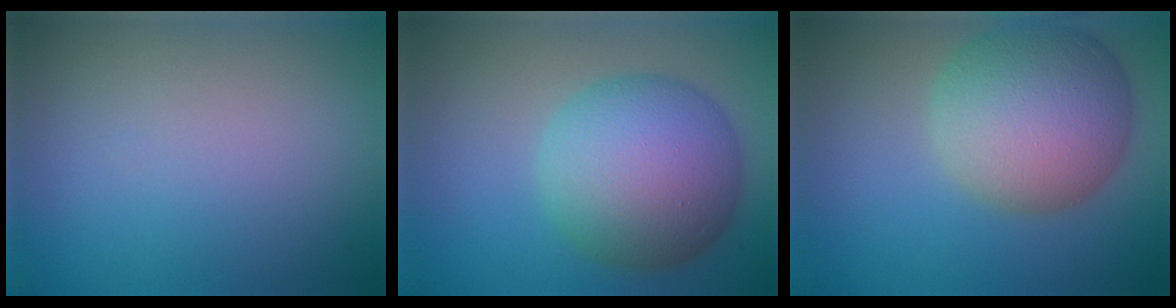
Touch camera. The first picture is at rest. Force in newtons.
{"total": 9.9, "press": 9.9, "slide": 0.3}
{"total": 9.4, "press": 9.4, "slide": 0.3}